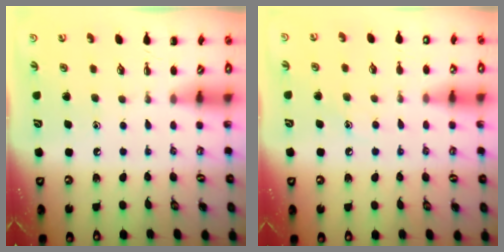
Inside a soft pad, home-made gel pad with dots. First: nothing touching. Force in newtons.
{"total": 7.8, "press": 7.5, "slide": 2.0}